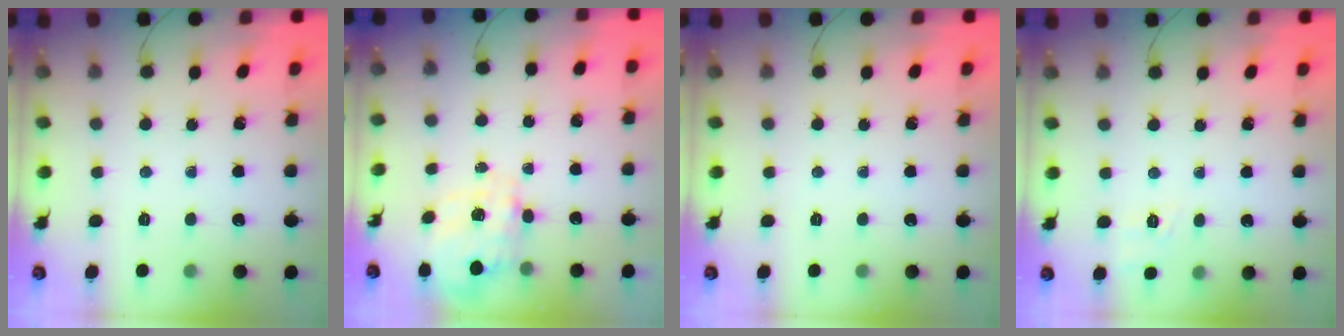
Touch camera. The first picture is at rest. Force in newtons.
{"total": 3.6, "press": 3.5, "slide": 1.0}
{"total": 0.0}
{"total": 1.9, "press": 0.7, "slide": 1.7}